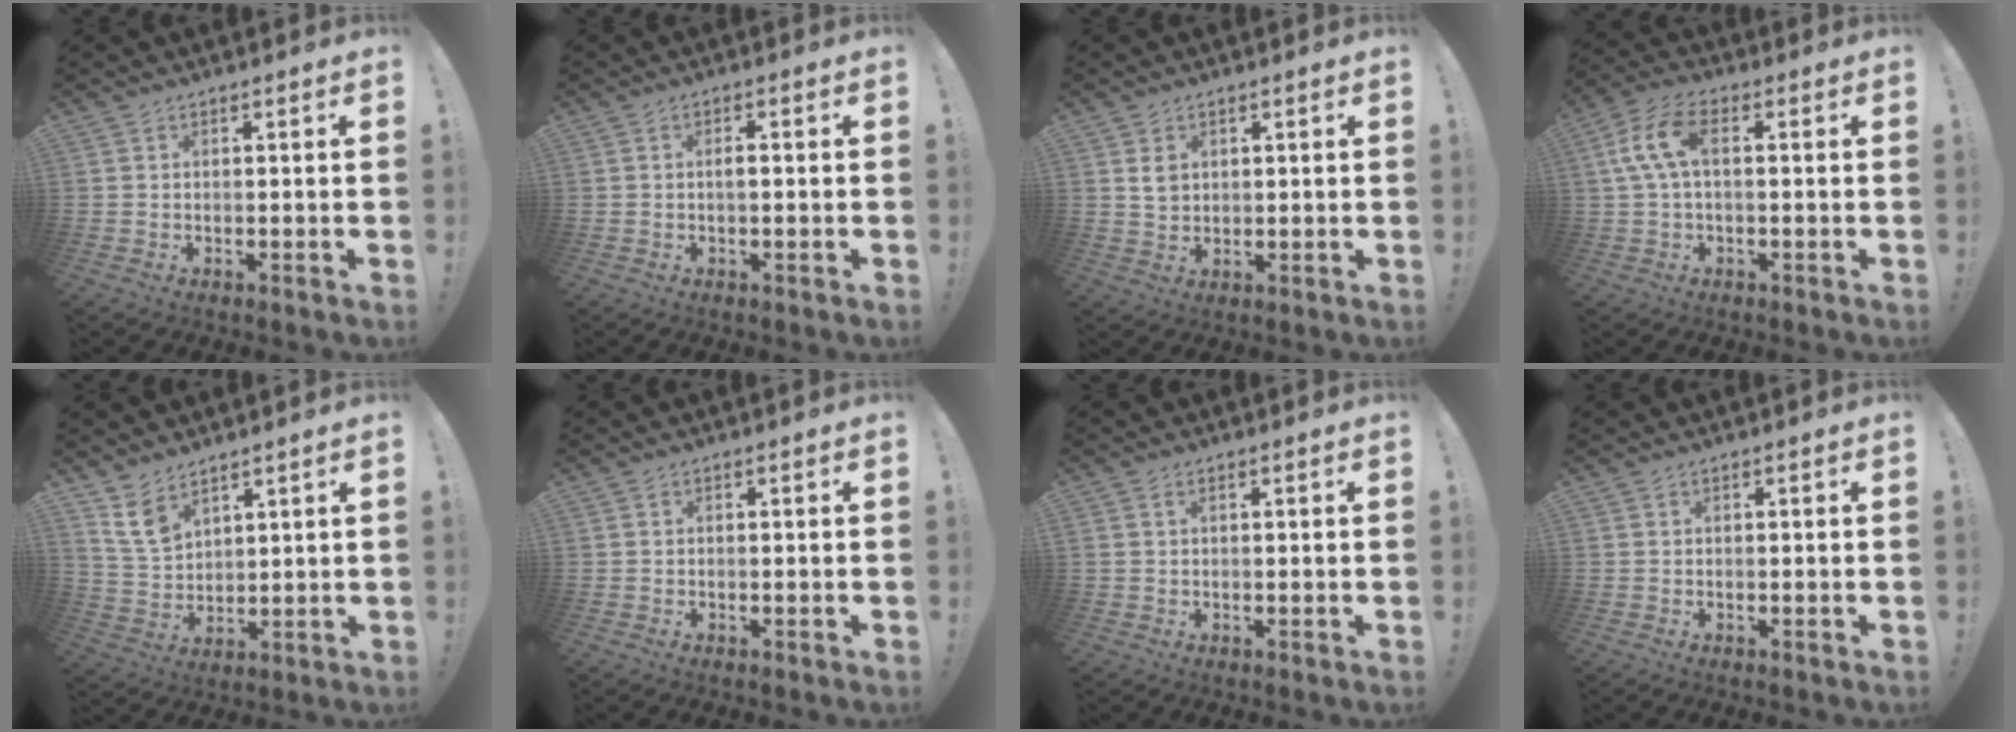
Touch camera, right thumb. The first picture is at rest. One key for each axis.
{"total": 1.7, "fx": -0.5, "fy": 0.4, "fz": 1.6, "tx": -0.024, "ty": 0.001, "tz": -0.011}
{"total": 4.0, "fx": 1.5, "fy": 3.1, "fz": 2.0, "tx": -0.020, "ty": -0.001, "tz": 0.025}
{"total": 9.9, "fx": 0.9, "fy": 4.7, "fz": 8.7, "tx": -0.185, "ty": 0.008, "tz": 0.020}
{"total": 8.9, "fx": 6.4, "fy": 5.1, "fz": 3.6, "tx": -0.070, "ty": -0.032, "tz": 0.128}
{"total": 0.0}
{"total": 1.1, "fx": 0.4, "fy": 0.7, "fz": 0.7, "tx": -0.022, "ty": 0.005, "tz": 0.009}
{"total": 0.0}